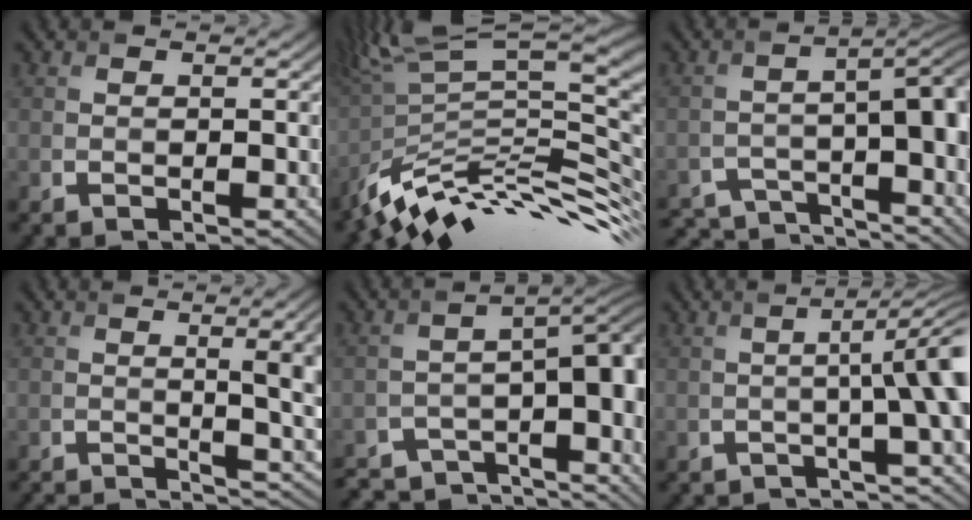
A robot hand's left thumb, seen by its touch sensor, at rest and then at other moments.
{"total": 12.7, "force": [-3.8, 3.6, 11.6], "torque": [-0.202, 0.022, -0.074]}
{"total": 8.2, "force": [-5.4, 2.1, 5.7], "torque": [-0.082, -0.006, -0.079]}
{"total": 9.9, "force": [-1.1, 3.3, 9.2], "torque": [-0.086, 0.002, -0.013]}
{"total": 10.7, "force": [-7.9, 3.7, 6.2], "torque": [-0.096, -0.014, -0.107]}
{"total": 7.5, "force": [-1.9, 1.3, 7.1], "torque": [-0.076, 0.006, -0.026]}